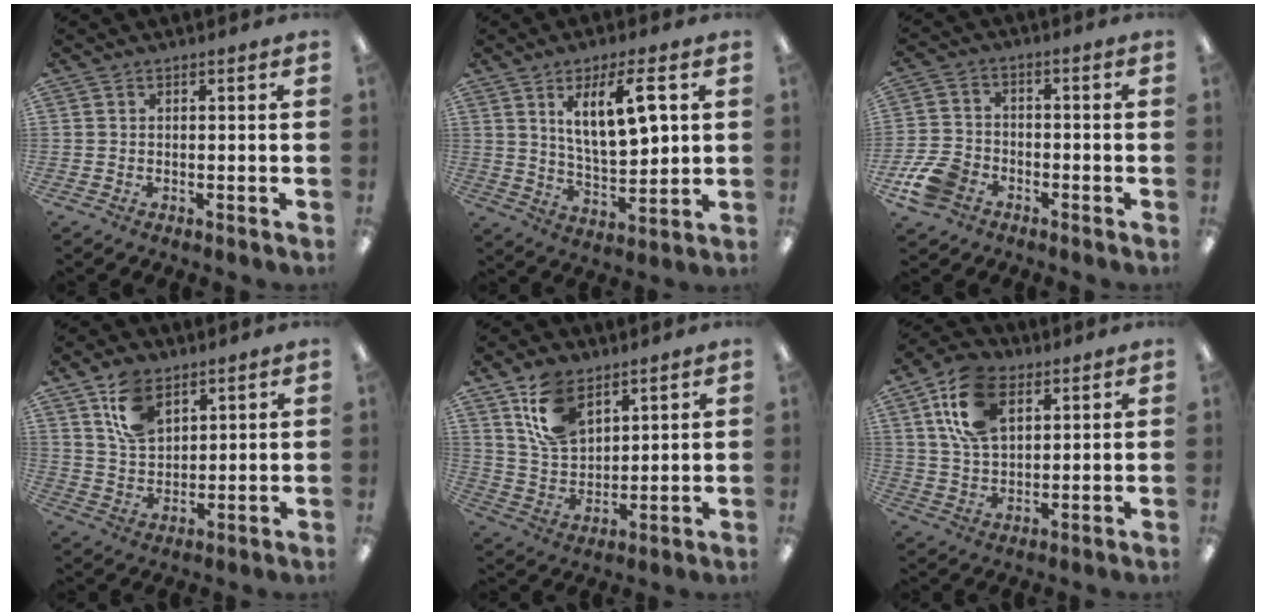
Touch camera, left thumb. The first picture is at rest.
{"total": 12.5, "force": [5.5, 4.4, 10.3], "torque": [-0.170, -0.008, 0.094]}
{"total": 9.3, "force": [-5.0, 6.3, 4.6], "torque": [-0.099, 0.030, -0.092]}
{"total": 10.5, "force": [5.8, 6.7, 5.7], "torque": [-0.106, -0.007, 0.111]}
{"total": 12.7, "force": [7.3, 7.9, 6.9], "torque": [-0.147, -0.006, 0.142]}
{"total": 15.3, "force": [6.8, 9.6, 9.8], "torque": [-0.199, 0.005, 0.127]}